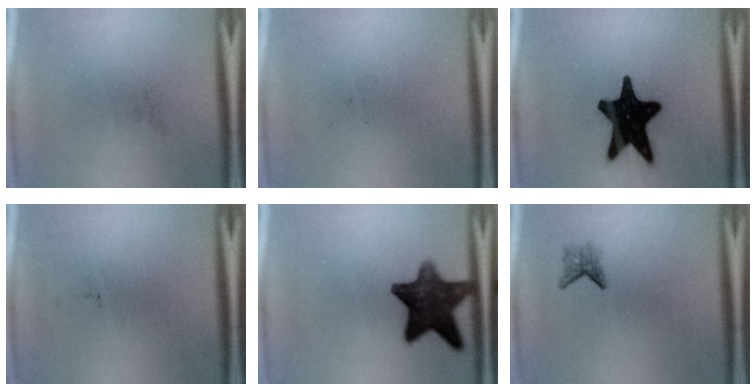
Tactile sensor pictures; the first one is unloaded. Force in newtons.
{"total": 0.0}
{"total": 19.8}
{"total": 0.0}
{"total": 12.3}
{"total": 1.6}